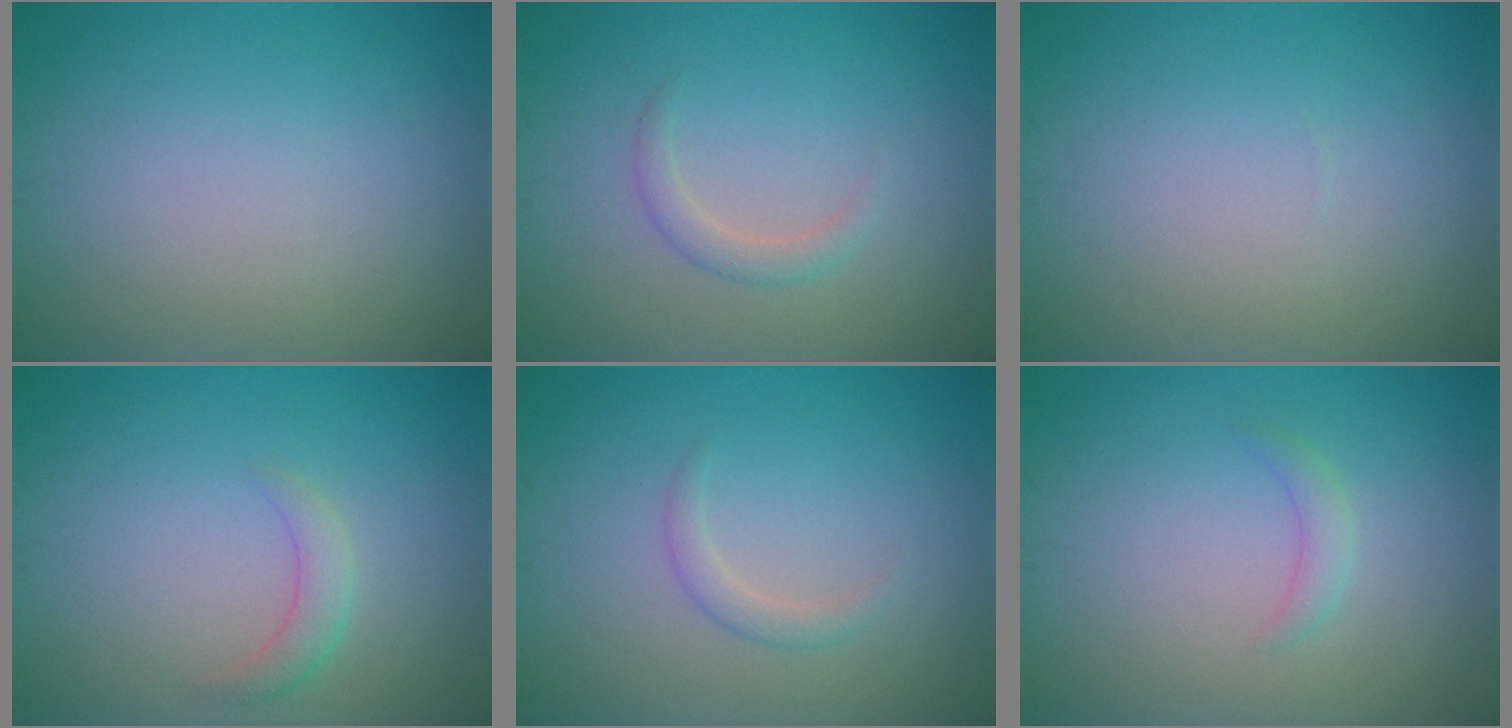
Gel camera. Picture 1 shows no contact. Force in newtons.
{"total": 1.4, "press": 1.4, "slide": 0.1}
{"total": 0.0}
{"total": 1.7, "press": 1.7, "slide": 0.0}
{"total": 1.3, "press": 1.3, "slide": 0.1}
{"total": 1.2, "press": 1.2, "slide": 0.1}